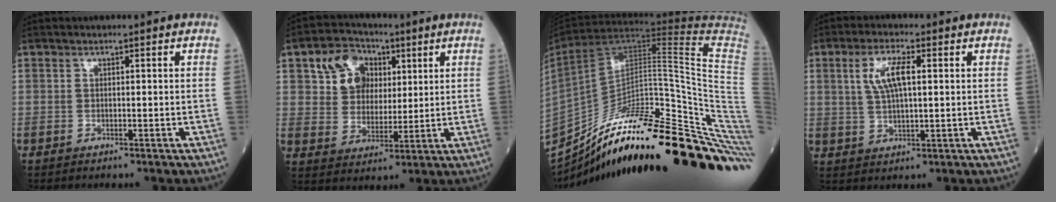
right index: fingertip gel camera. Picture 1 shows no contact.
{"total": 9.0, "force": [3.9, 7.0, 4.1], "torque": [-0.083, 0.028, 0.075]}
{"total": 33.4, "force": [-22.2, 3.3, 24.7], "torque": [-0.245, 0.007, -0.322]}
{"total": 6.3, "force": [1.7, 1.7, 5.8], "torque": [-0.123, 0.008, 0.037]}